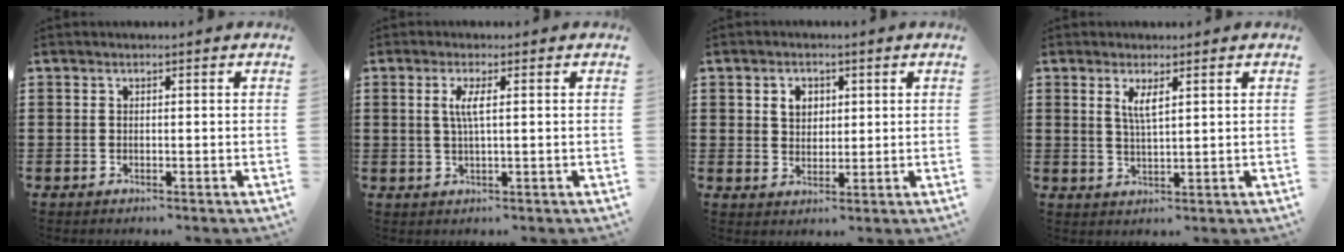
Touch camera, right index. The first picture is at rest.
{"total": 2.9, "force": [0.5, 0.3, 2.9], "torque": [-0.058, -0.001, 0.006]}
{"total": 3.2, "force": [1.1, 2.5, 1.5], "torque": [-0.040, 0.012, 0.017]}
{"total": 2.9, "force": [1.4, 0.7, 2.5], "torque": [-0.054, 0.002, 0.023]}